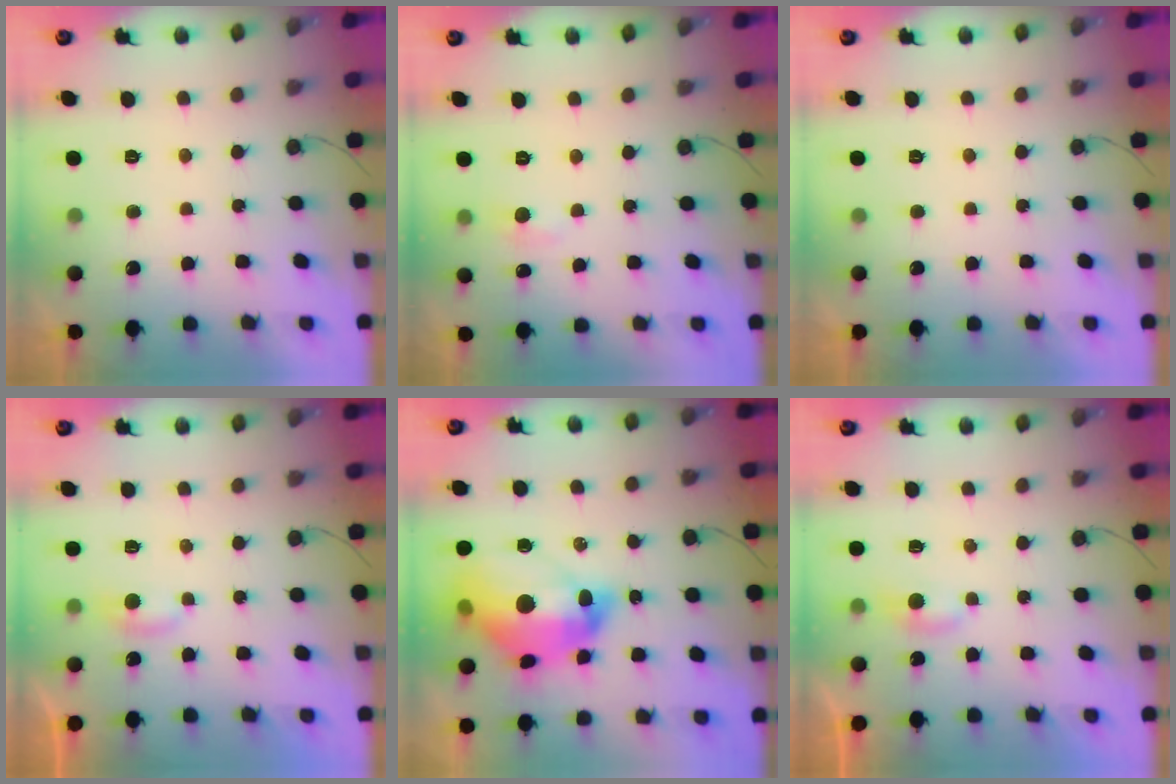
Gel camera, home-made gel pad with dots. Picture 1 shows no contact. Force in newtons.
{"total": 5.3, "press": 5.2, "slide": 0.7}
{"total": 0.0}
{"total": 2.8, "press": 2.8, "slide": 0.3}
{"total": 20.7, "press": 20.6, "slide": 1.6}
{"total": 3.2, "press": 3.2, "slide": 0.4}